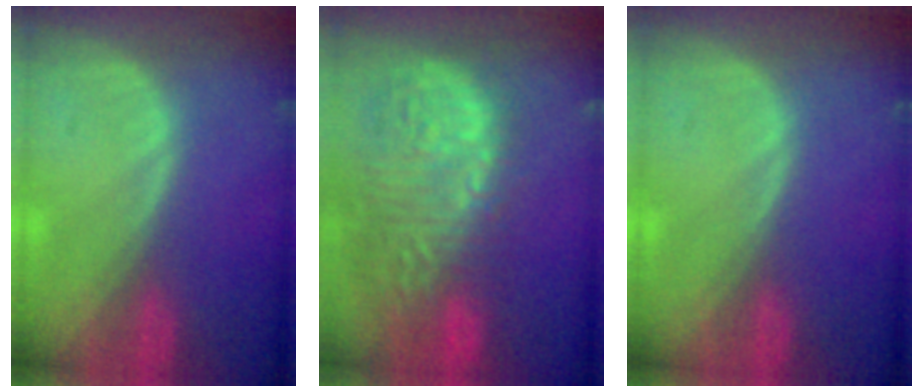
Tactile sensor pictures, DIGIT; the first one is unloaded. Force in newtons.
{"total": 15.3, "press": 12.6, "slide": 8.6}
{"total": 0.0}